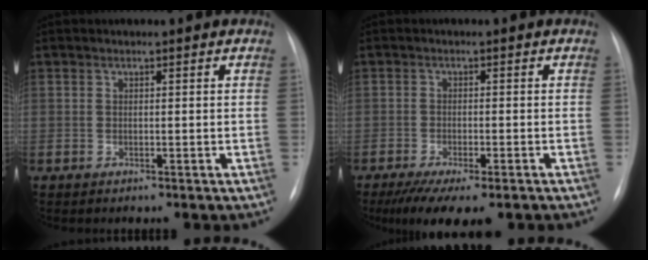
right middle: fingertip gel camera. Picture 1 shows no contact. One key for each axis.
{"total": 9.6, "fx": -7.1, "fy": 2.6, "fz": 6.0, "tx": -0.086, "ty": -0.016, "tz": -0.105}